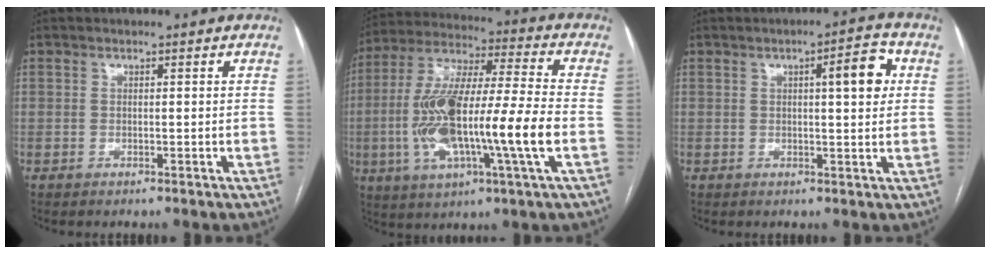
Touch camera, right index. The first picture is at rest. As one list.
[{"total": 19.8, "force": [-3.7, 1.6, 19.4], "torque": [-0.384, -0.002, -0.067]}, {"total": 6.1, "force": [1.7, 1.1, 5.8], "torque": [-0.079, 0.010, 0.020]}]